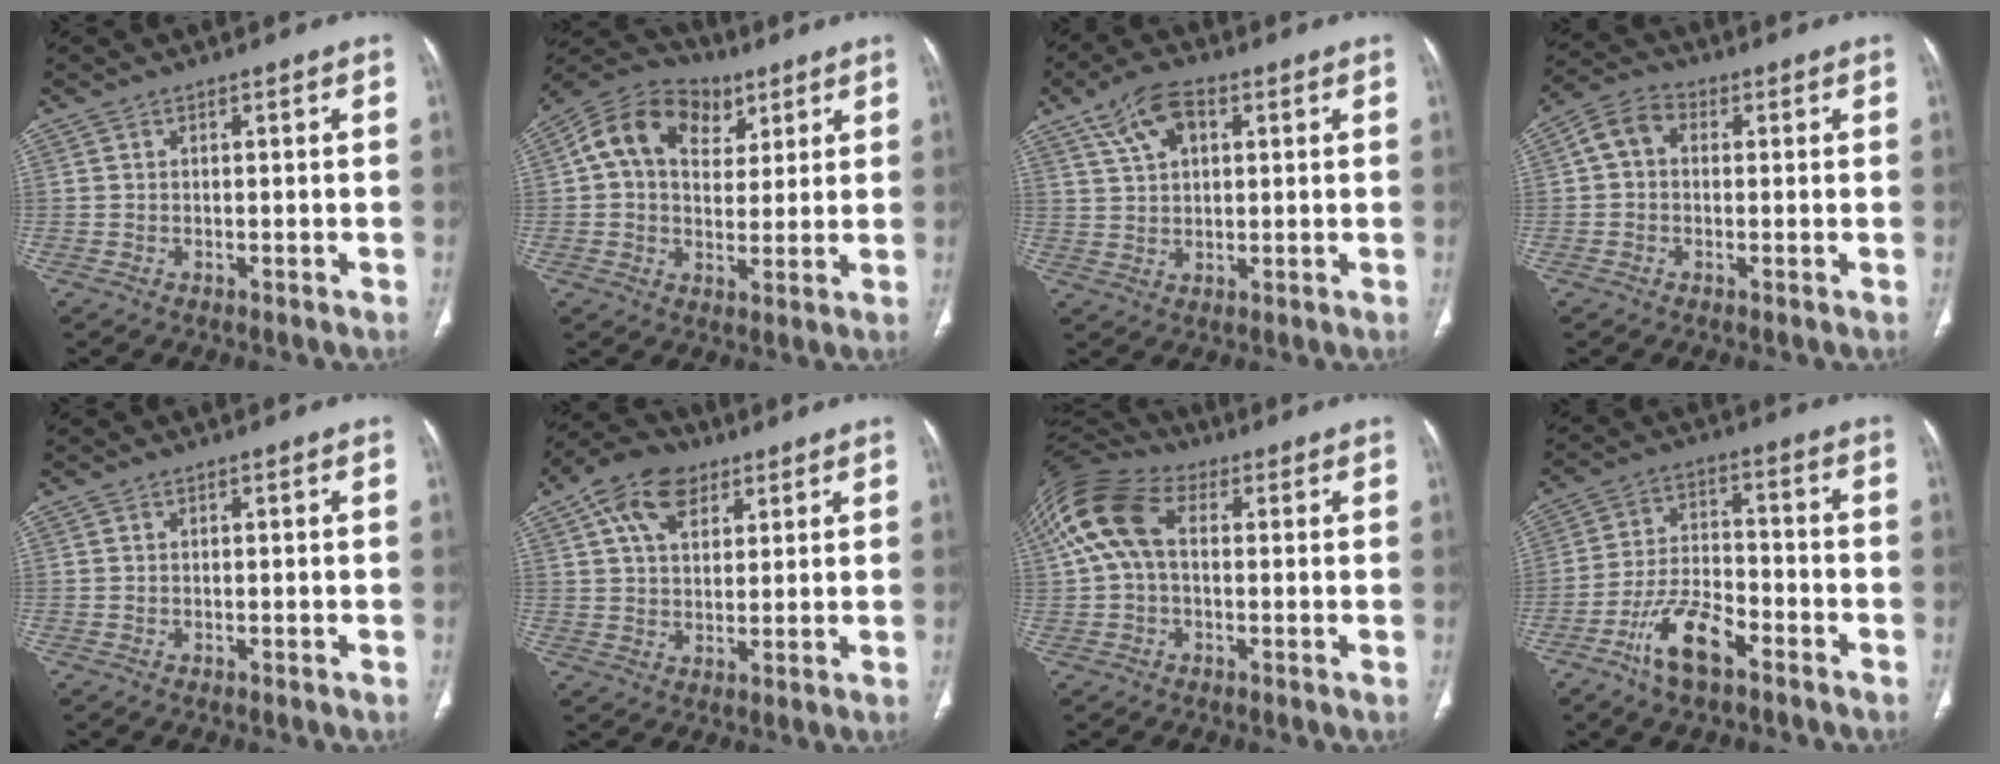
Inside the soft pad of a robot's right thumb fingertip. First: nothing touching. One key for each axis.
{"total": 14.8, "fx": 5.3, "fy": 10.5, "fz": 8.9, "tx": -0.131, "ty": 0.010, "tz": 0.083}
{"total": 8.2, "fx": 3.7, "fy": 4.5, "fz": 5.8, "tx": -0.097, "ty": 0.004, "tz": 0.067}
{"total": 5.7, "fx": 0.6, "fy": 4.4, "fz": 3.6, "tx": -0.060, "ty": 0.019, "tz": 0.002}
{"total": 0.0}
{"total": 10.9, "fx": 5.3, "fy": 6.6, "fz": 6.8, "tx": -0.104, "ty": -0.003, "tz": 0.088}
{"total": 12.7, "fx": 2.1, "fy": 8.0, "fz": 9.7, "tx": -0.209, "ty": 0.041, "tz": 0.031}
{"total": 10.9, "fx": -6.4, "fy": 4.7, "fz": 7.5, "tx": -0.142, "ty": 0.034, "tz": -0.118}